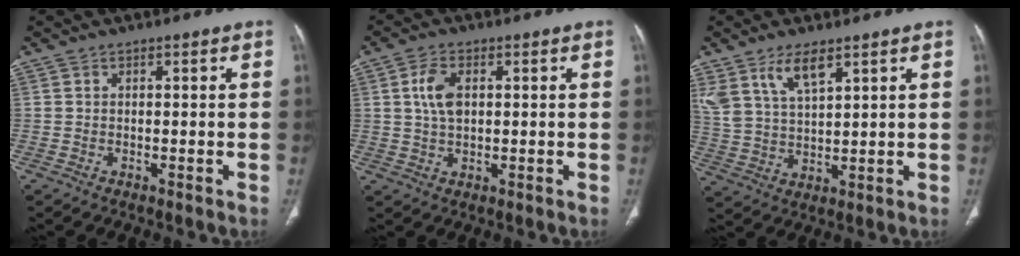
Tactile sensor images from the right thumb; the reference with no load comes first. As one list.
[{"total": 5.6, "force": [1.3, 3.2, 4.4], "torque": [-0.089, -0.001, 0.023]}, {"total": 8.4, "force": [5.3, 3.3, 5.6], "torque": [-0.110, -0.022, 0.114]}]